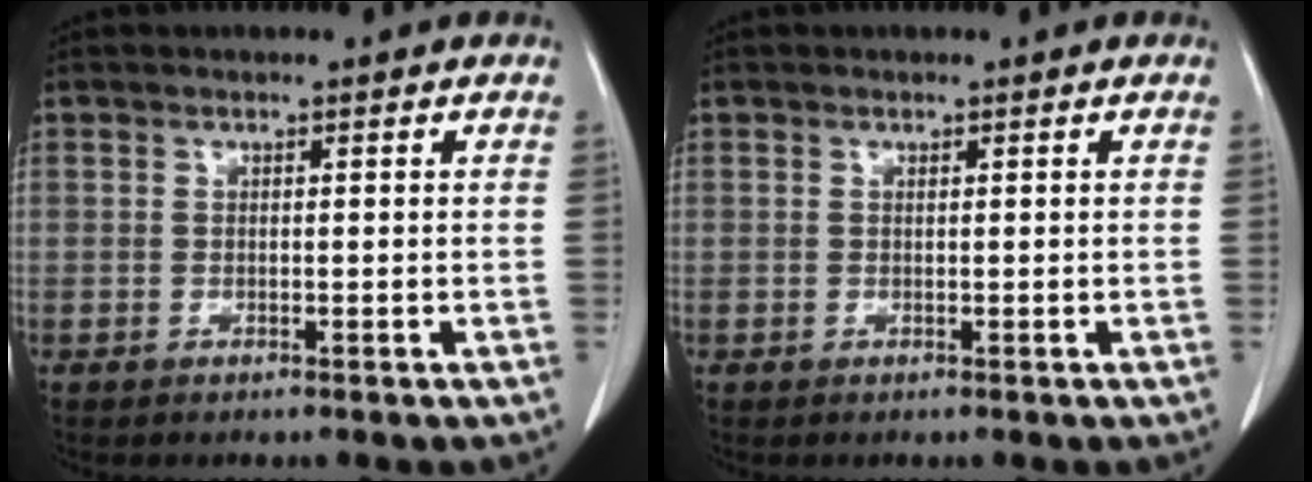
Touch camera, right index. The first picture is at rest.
{"total": 0.0}